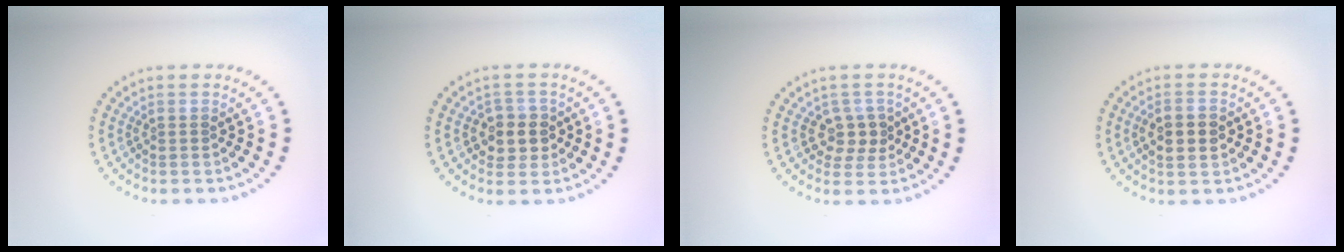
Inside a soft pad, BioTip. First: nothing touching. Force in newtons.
{"total": 2.8, "press": 2.6, "slide": 1.0}
{"total": 2.3, "press": 2.1, "slide": 0.9}
{"total": 2.8, "press": 2.8, "slide": 0.2}